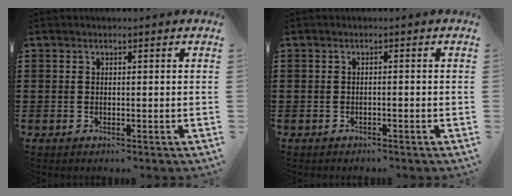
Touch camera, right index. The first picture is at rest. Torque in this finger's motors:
{"motor_torque": [-0.62, 0.56, 0.00, -0.01]}